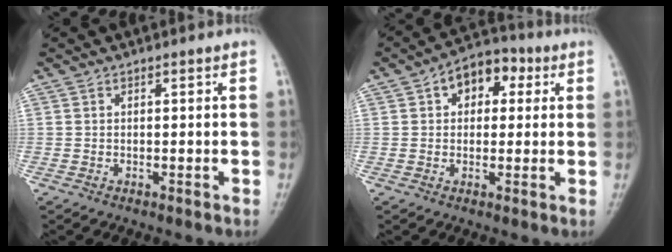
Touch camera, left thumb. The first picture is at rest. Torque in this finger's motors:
{"motor_torque": [-0.12, 0.18, 0.03, -0.02, 0.01]}